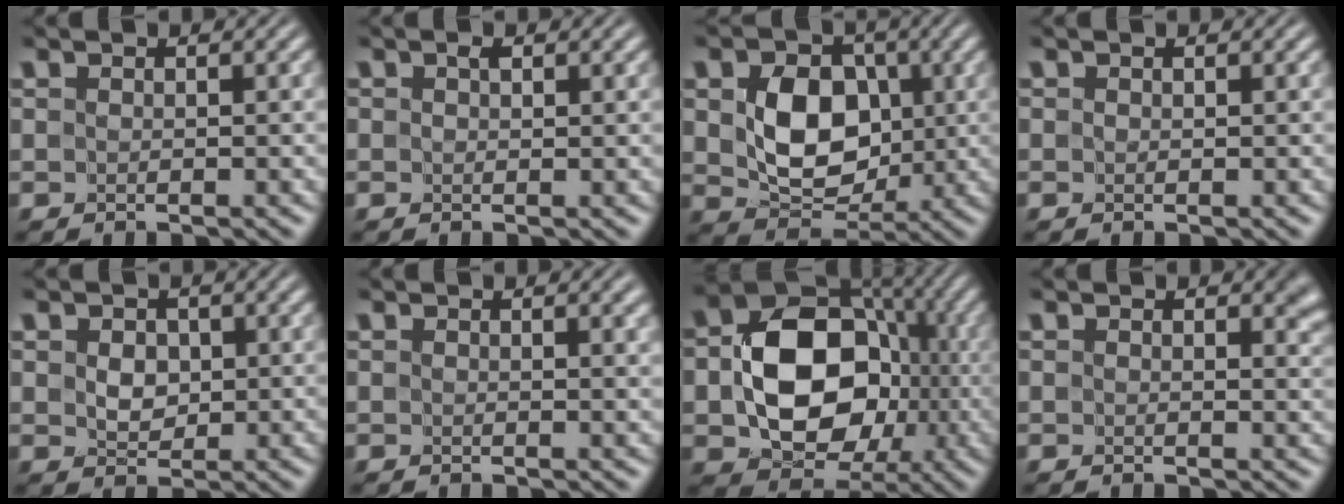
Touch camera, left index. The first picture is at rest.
{"total": 0.8, "force": [0.5, 0.4, 0.6], "torque": [-0.005, 0.000, 0.006]}
{"total": 6.0, "force": [0.3, 4.6, 3.9], "torque": [-0.075, -0.010, 0.012]}
{"total": 0.0}
{"total": 2.2, "force": [0.5, 1.7, 1.3], "torque": [-0.029, 0.002, 0.009]}
{"total": 2.0, "force": [1.1, 0.6, 1.5], "torque": [-0.015, 0.001, 0.011]}
{"total": 11.1, "force": [-1.1, 8.4, 7.2], "torque": [-0.111, -0.001, -0.020]}
{"total": 3.0, "force": [1.1, 1.7, 2.3], "torque": [-0.021, -0.002, 0.013]}